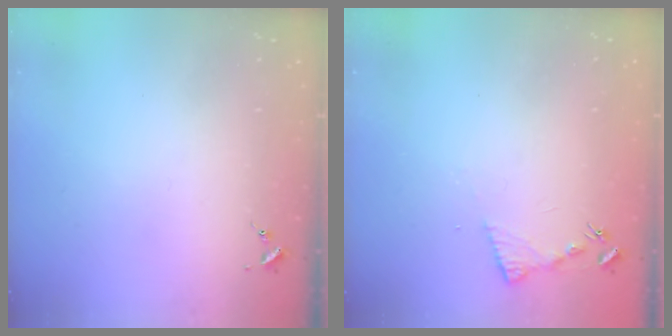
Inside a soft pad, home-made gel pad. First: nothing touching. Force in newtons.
{"total": 6.8, "press": 6.7, "slide": 0.7}